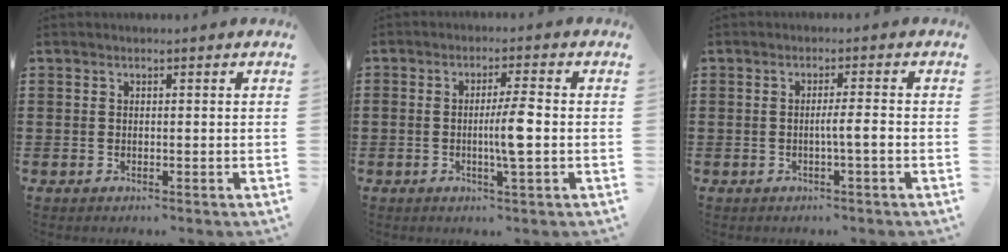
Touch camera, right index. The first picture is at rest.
{"total": 5.0, "force": [-0.7, 0.1, 4.9], "torque": [-0.094, -0.005, -0.019]}
{"total": 2.7, "force": [-0.7, -0.1, 2.6], "torque": [-0.045, -0.004, -0.015]}